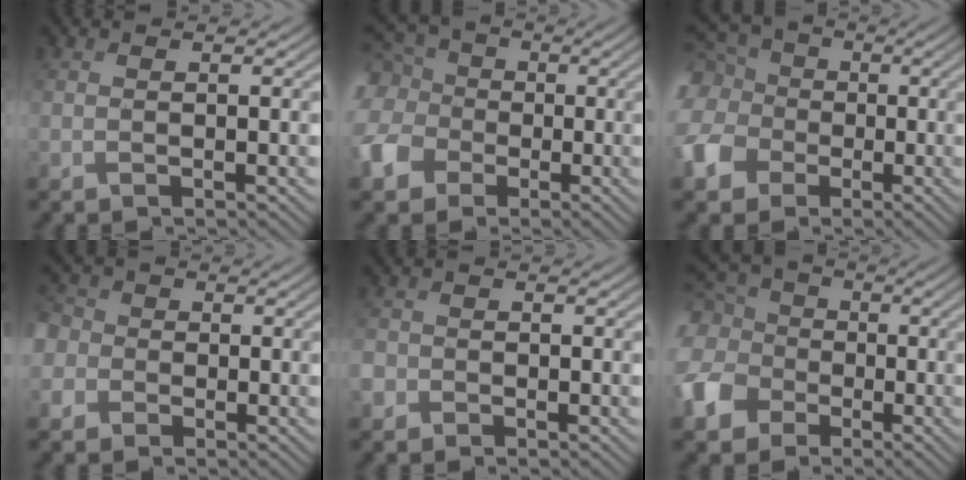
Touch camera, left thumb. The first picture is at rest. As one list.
[{"total": 11.4, "force": [-1.4, 9.8, 5.7], "torque": [-0.194, -0.009, -0.037]}, {"total": 12.5, "force": [-1.1, 10.8, 6.2], "torque": [-0.214, -0.006, -0.036]}, {"total": 5.5, "force": [-1.0, 5.1, 1.8], "torque": [-0.071, 0.005, -0.048]}, {"total": 2.0, "force": [-1.0, 1.7, 0.4], "torque": [-0.009, -0.004, -0.026]}, {"total": 12.4, "force": [-2.2, 10.6, 6.2], "torque": [-0.205, -0.019, -0.053]}]